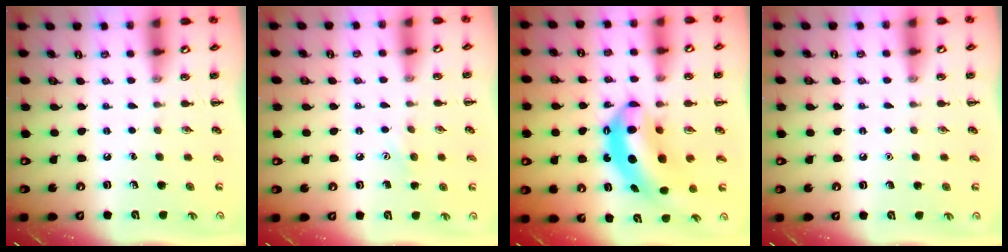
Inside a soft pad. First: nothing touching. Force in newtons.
{"total": 5.3, "press": 5.1, "slide": 1.3}
{"total": 9.5, "press": 9.2, "slide": 2.5}
{"total": 1.5, "press": 1.5, "slide": 0.1}